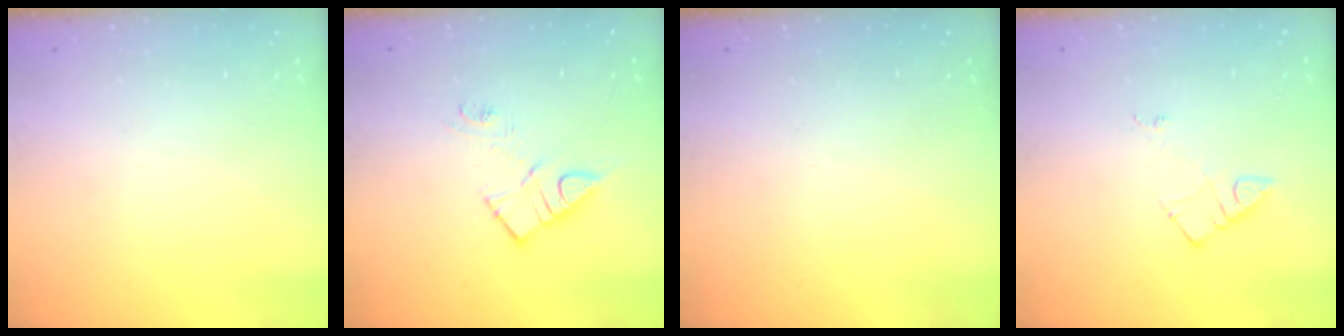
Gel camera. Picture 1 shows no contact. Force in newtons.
{"total": 9.9, "press": 9.9, "slide": 0.6}
{"total": 0.0}
{"total": 4.2, "press": 4.1, "slide": 0.8}